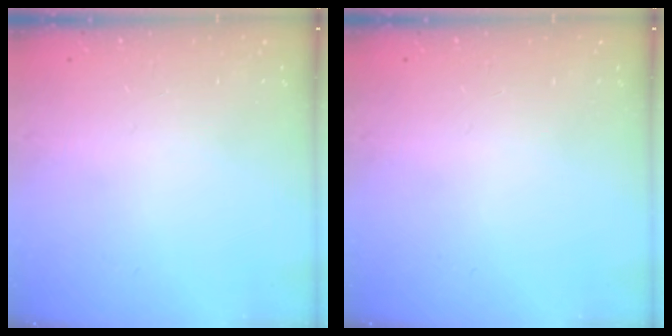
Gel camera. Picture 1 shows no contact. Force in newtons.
{"total": 0.0}